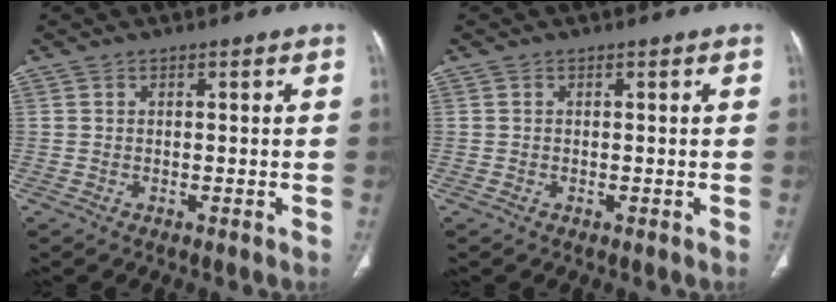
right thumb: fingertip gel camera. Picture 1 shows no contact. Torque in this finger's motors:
{"motor_torque": [-0.28, 0.45, -0.03, -0.51, -0.02]}